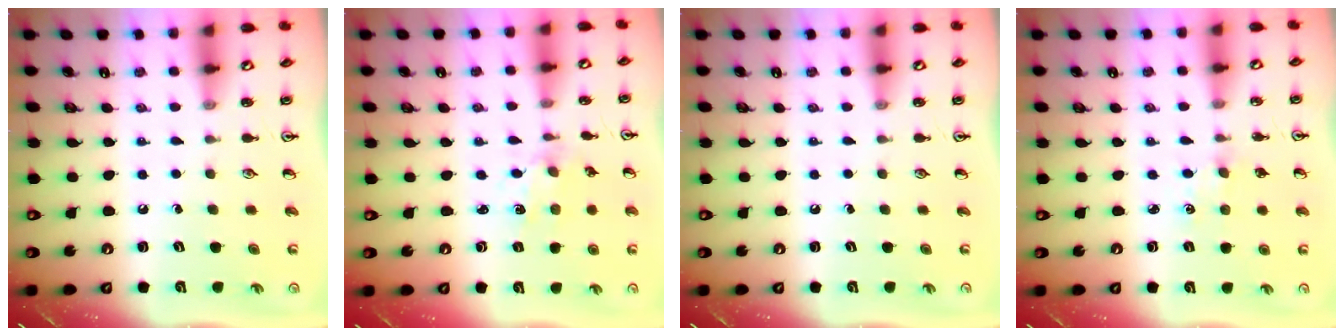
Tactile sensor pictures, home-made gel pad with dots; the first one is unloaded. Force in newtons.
{"total": 1.7, "press": 1.7, "slide": 0.3}
{"total": 0.0}
{"total": 0.7, "press": 0.7, "slide": 0.1}